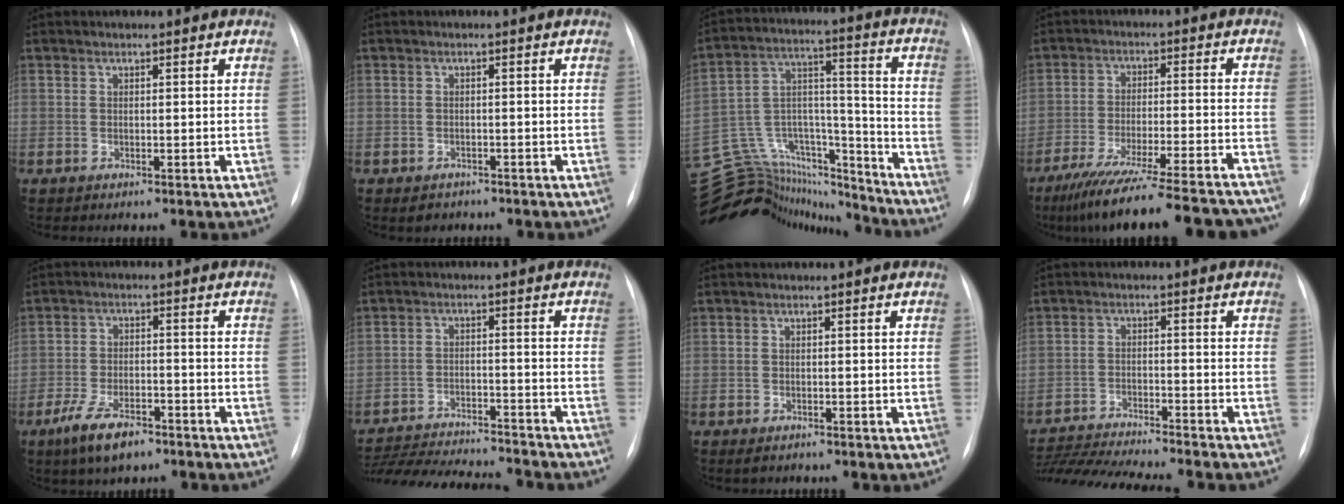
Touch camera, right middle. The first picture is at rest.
{"total": 2.1, "force": [-1.6, 1.4, 0.3], "torque": [-0.004, 0.003, -0.019]}
{"total": 26.3, "force": [-24.0, 8.2, 6.8], "torque": [-0.156, 0.043, -0.372]}
{"total": 22.1, "force": [-19.4, 1.2, 10.5], "torque": [-0.132, -0.033, -0.278]}
{"total": 9.6, "force": [-7.0, 2.2, 6.2], "torque": [-0.128, -0.020, -0.124]}
{"total": 19.9, "force": [-18.4, 2.1, 7.2], "torque": [-0.154, -0.031, -0.265]}
{"total": 1.2, "force": [-1.0, 0.6, 0.5], "torque": [-0.009, -0.001, -0.011]}
{"total": 16.9, "force": [-15.5, 0.3, 6.9], "torque": [-0.129, -0.029, -0.235]}